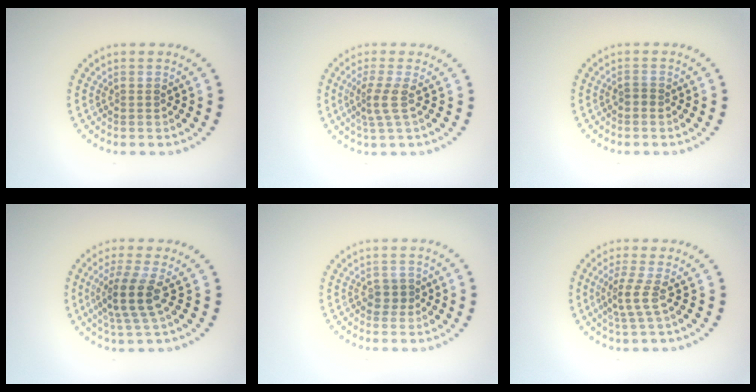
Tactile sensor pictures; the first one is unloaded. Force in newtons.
{"total": 2.2, "press": 1.6, "slide": 1.5}
{"total": 0.7, "press": 0.6, "slide": 0.3}
{"total": 3.6, "press": 2.7, "slide": 2.4}
{"total": 1.1, "press": 0.9, "slide": 0.6}
{"total": 2.3, "press": 1.6, "slide": 1.7}